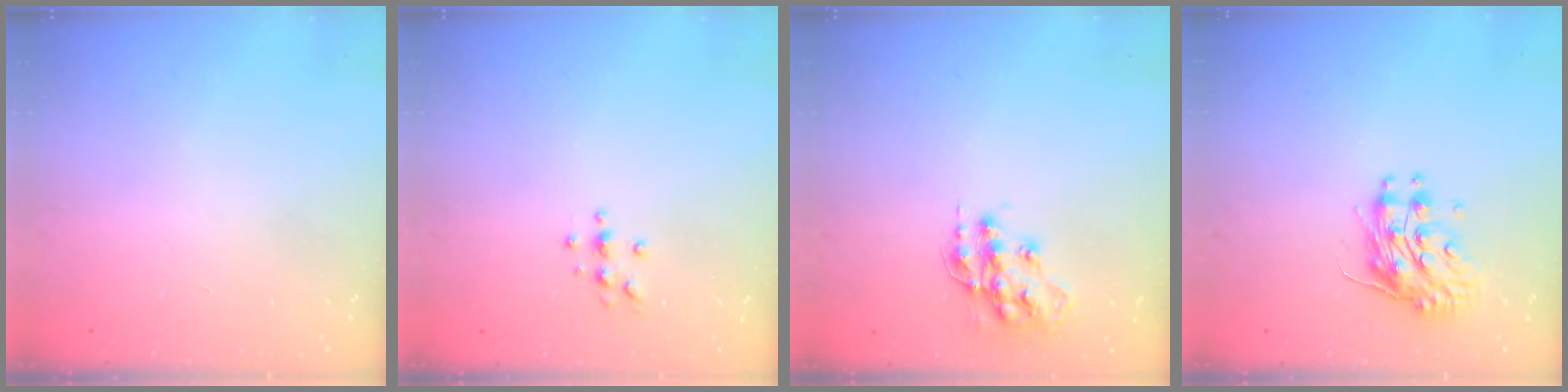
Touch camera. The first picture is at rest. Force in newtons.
{"total": 3.3, "press": 3.3, "slide": 0.4}
{"total": 13.5, "press": 13.5, "slide": 0.8}
{"total": 10.4, "press": 10.4, "slide": 0.8}